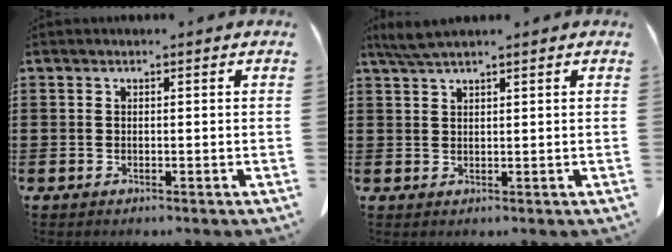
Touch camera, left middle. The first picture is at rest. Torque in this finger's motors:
{"motor_torque": [0.04, 0.02, 0.03, 0.02]}